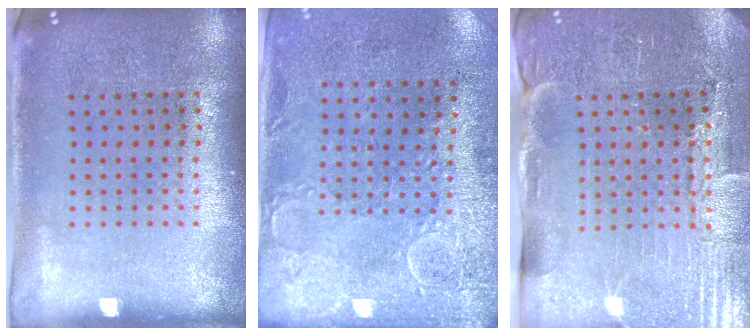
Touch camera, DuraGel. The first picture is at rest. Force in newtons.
{"total": 2.9, "press": 2.3, "slide": 1.8}
{"total": 3.7, "press": 3.6, "slide": 0.4}